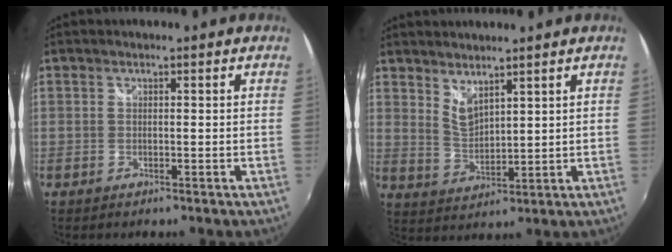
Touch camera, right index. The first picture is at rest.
{"total": 4.7, "force": [4.0, 1.3, 2.3], "torque": [-0.039, -0.008, 0.076]}